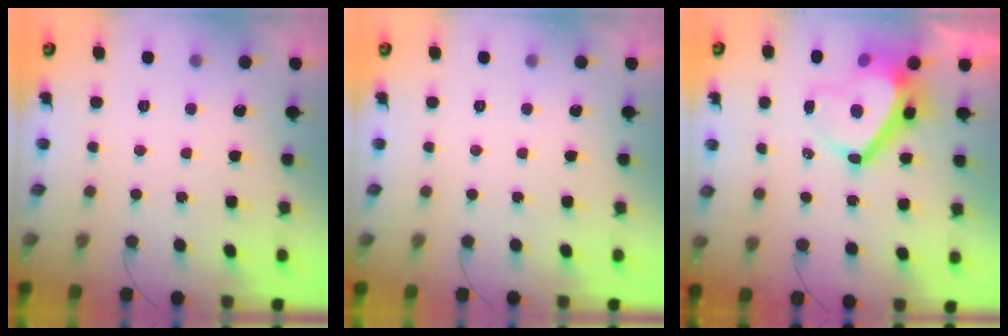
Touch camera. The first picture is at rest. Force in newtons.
{"total": 0.0}
{"total": 10.9, "press": 10.7, "slide": 1.7}